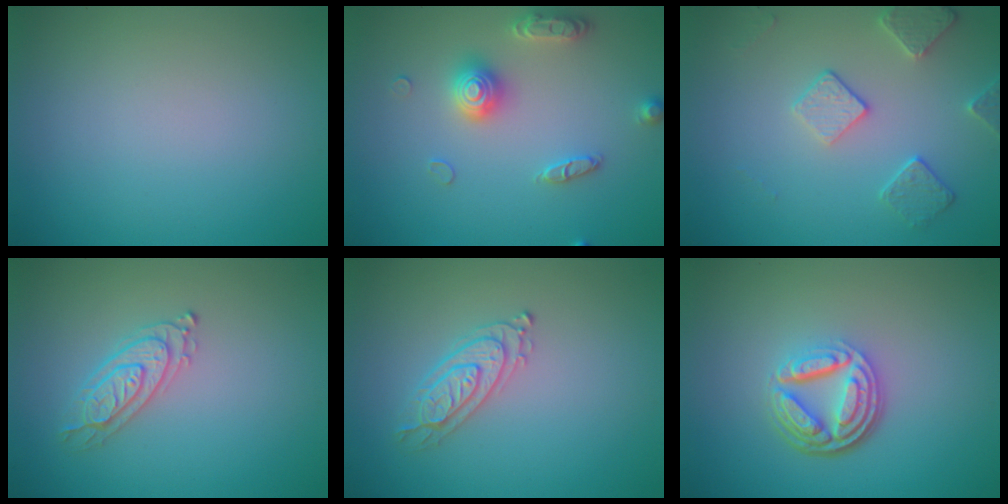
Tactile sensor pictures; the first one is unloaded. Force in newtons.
{"total": 3.0, "press": 3.0, "slide": 0.4}
{"total": 2.8, "press": 2.7, "slide": 0.7}
{"total": 2.4, "press": 2.4, "slide": 0.3}
{"total": 2.4, "press": 2.4, "slide": 0.3}
{"total": 5.2, "press": 3.6, "slide": 3.7}